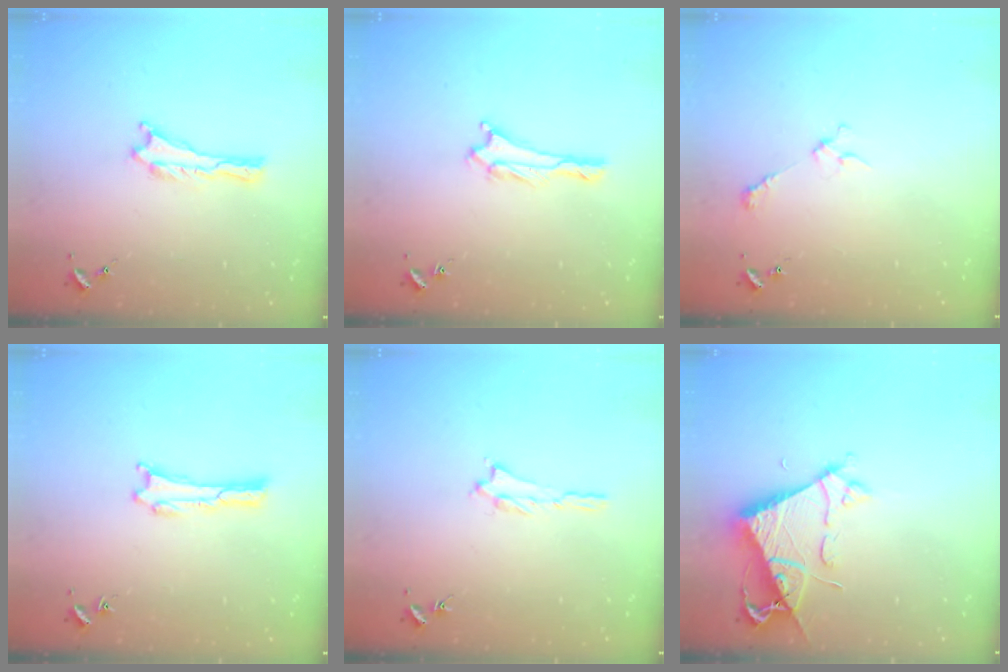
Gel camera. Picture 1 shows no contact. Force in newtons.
{"total": 1.4, "press": 1.4, "slide": 0.2}
{"total": 3.7, "press": 3.7, "slide": 0.4}
{"total": 0.0}
{"total": 1.2, "press": 1.2, "slide": 0.3}
{"total": 6.6, "press": 6.5, "slide": 0.6}